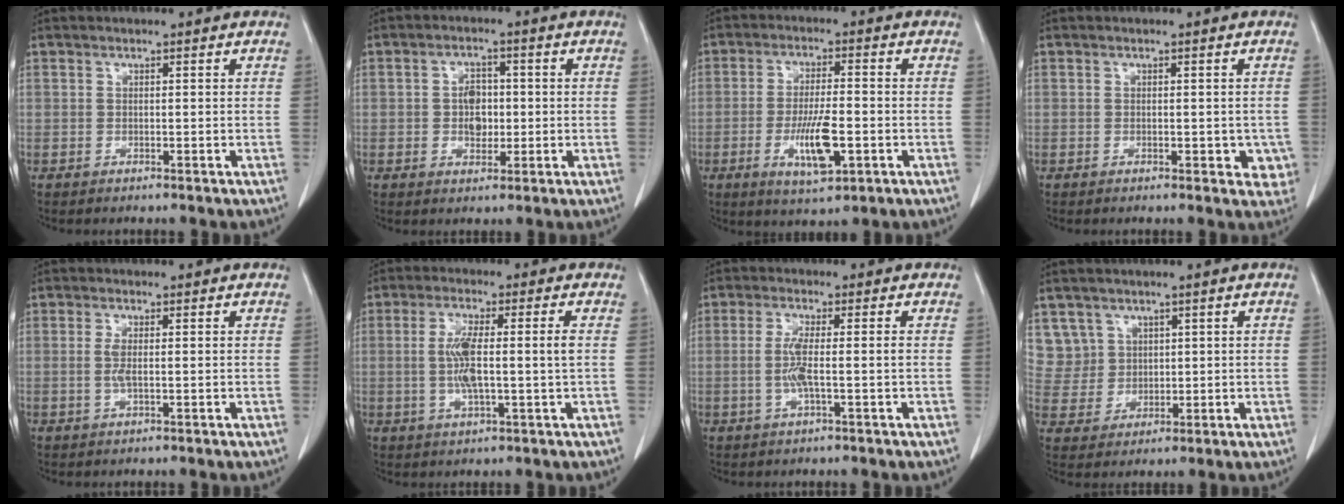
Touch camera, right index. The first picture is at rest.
{"total": 4.2, "force": [-0.2, 3.0, 3.0], "torque": [-0.050, 0.007, 0.000]}
{"total": 8.3, "force": [-2.5, 1.8, 7.7], "torque": [-0.143, -0.010, -0.039]}
{"total": 3.7, "force": [-0.9, 2.2, 2.9], "torque": [-0.008, 0.001, -0.006]}
{"total": 2.1, "force": [0.0, 0.5, 2.0], "torque": [-0.049, -0.001, 0.000]}
{"total": 7.2, "force": [0.0, 0.6, 7.2], "torque": [-0.146, 0.005, 0.000]}
{"total": 4.1, "force": [-0.6, 0.0, 4.1], "torque": [-0.089, -0.002, -0.013]}
{"total": 6.2, "force": [3.3, 5.2, -0.5], "torque": [0.016, 0.009, 0.076]}